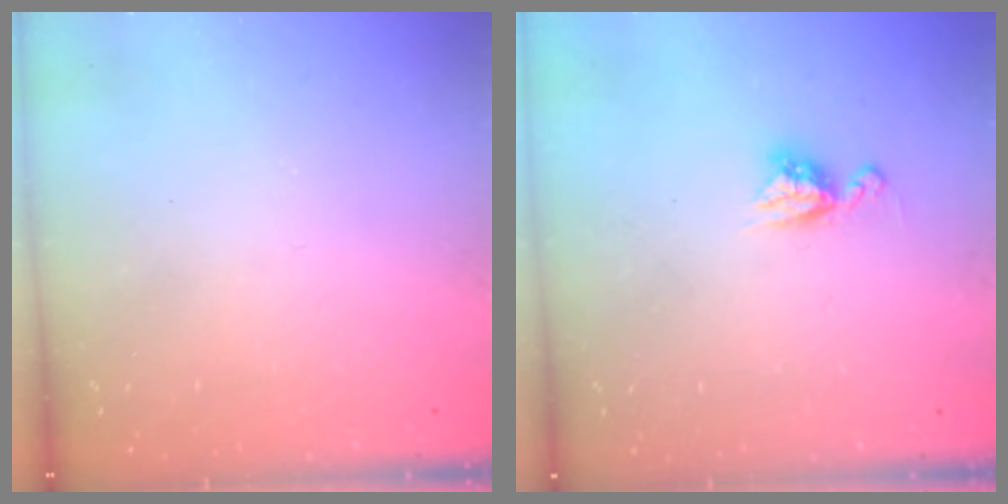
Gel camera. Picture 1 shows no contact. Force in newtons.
{"total": 7.7, "press": 7.7, "slide": 0.6}